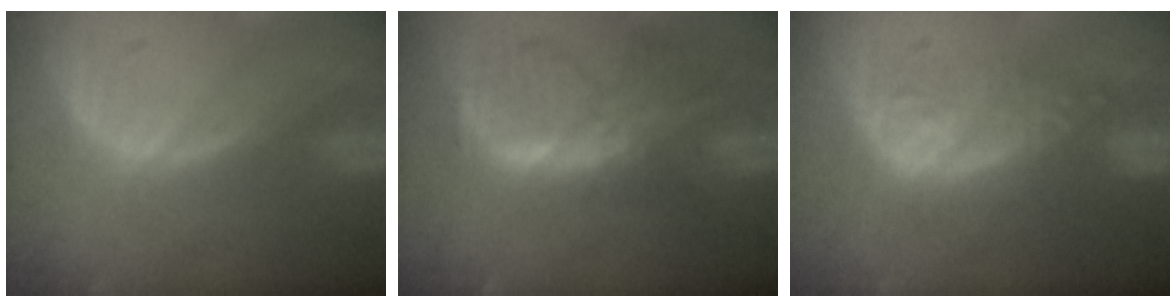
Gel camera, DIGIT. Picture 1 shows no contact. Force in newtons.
{"total": 8.3, "press": 7.3, "slide": 4.0}
{"total": 9.0, "press": 8.1, "slide": 3.9}